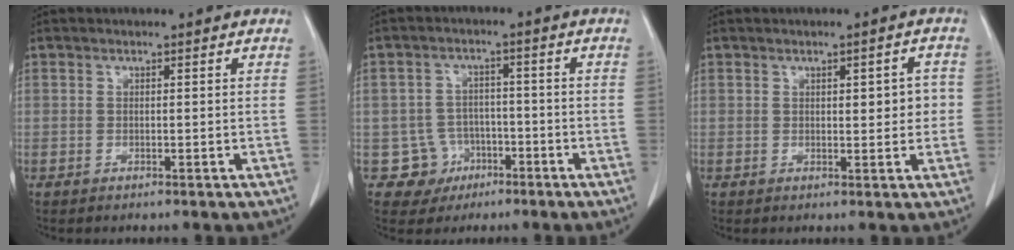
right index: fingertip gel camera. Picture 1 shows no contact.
{"total": 5.7, "force": [-2.3, 5.3, -0.2], "torque": [0.012, 0.014, -0.031]}
{"total": 4.0, "force": [0.6, 1.5, 3.6], "torque": [-0.042, 0.006, 0.009]}